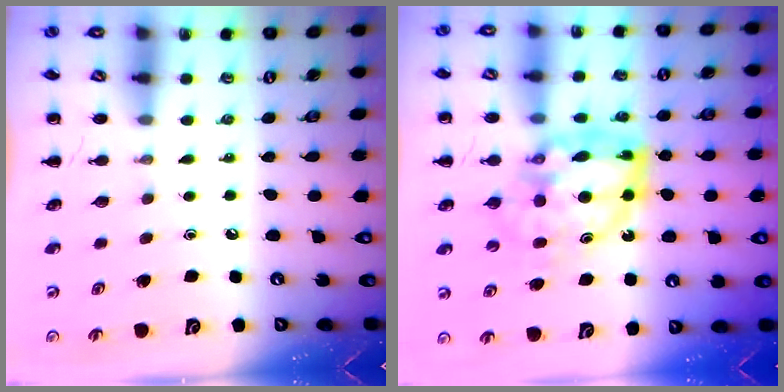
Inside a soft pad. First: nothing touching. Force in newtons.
{"total": 12.7, "press": 12.2, "slide": 3.6}